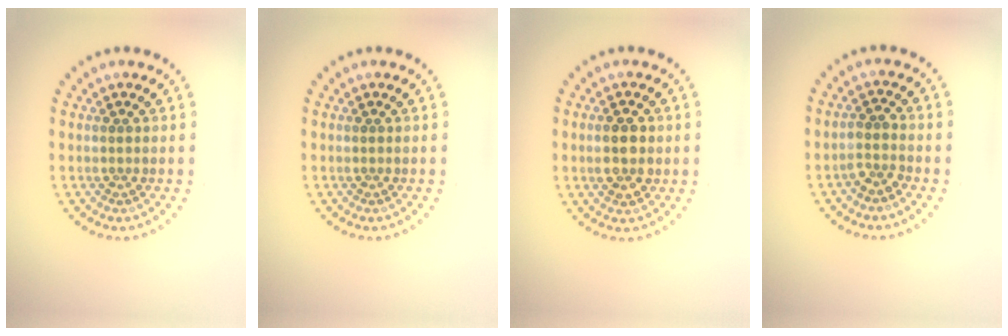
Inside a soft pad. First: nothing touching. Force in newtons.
{"total": 0.0}
{"total": 2.8, "press": 2.8, "slide": 0.1}
{"total": 1.7, "press": 1.3, "slide": 1.1}